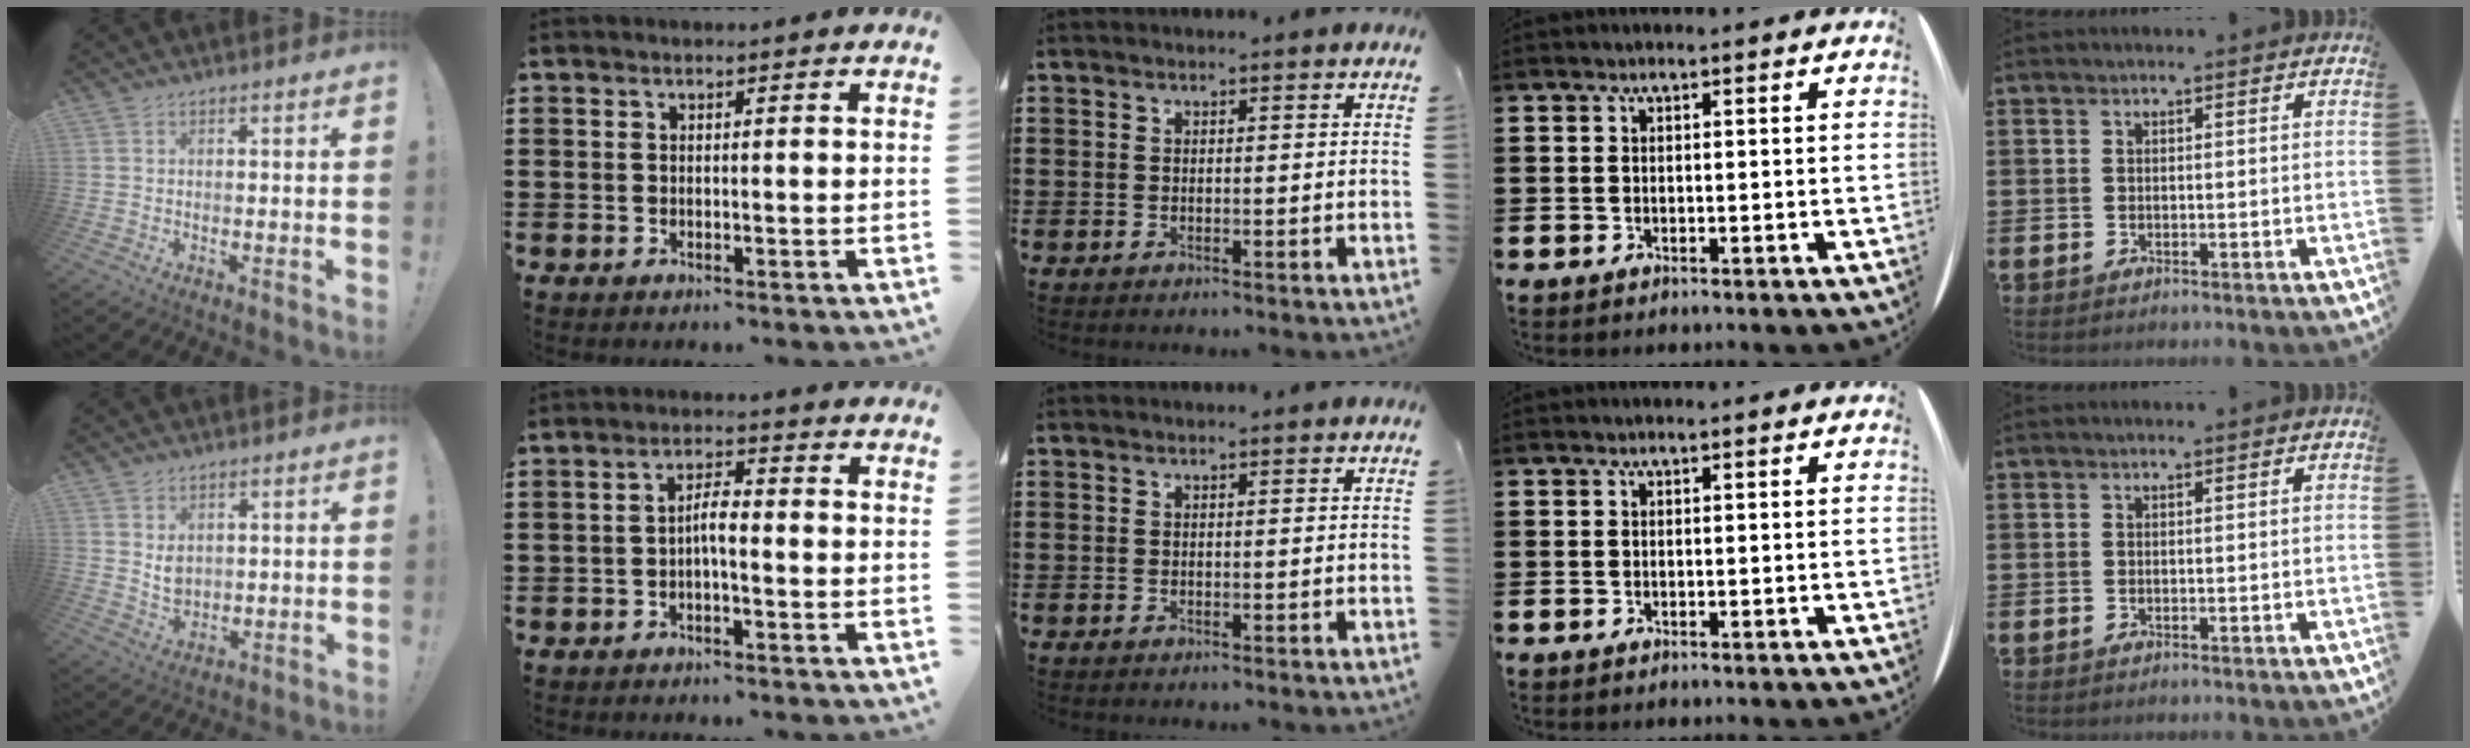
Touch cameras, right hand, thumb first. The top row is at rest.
{"thumb": {"total": 4.8, "force": [2.2, 3.8, 2.0], "torque": [-0.022, -0.015, 0.042]}, "index": {"total": 3.0, "force": [-1.0, 0.5, 2.8], "torque": [-0.051, 0.003, -0.020]}}